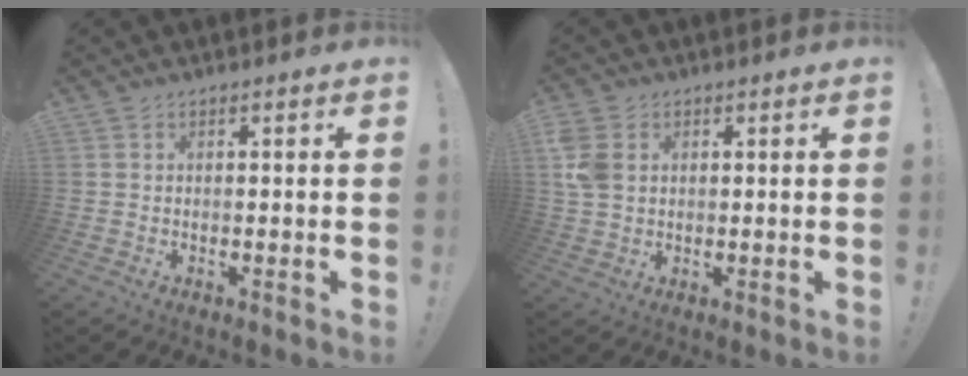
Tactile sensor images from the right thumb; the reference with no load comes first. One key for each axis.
{"total": 6.7, "fx": 2.0, "fy": 5.0, "fz": 4.1, "tx": -0.088, "ty": -0.002, "tz": 0.038}